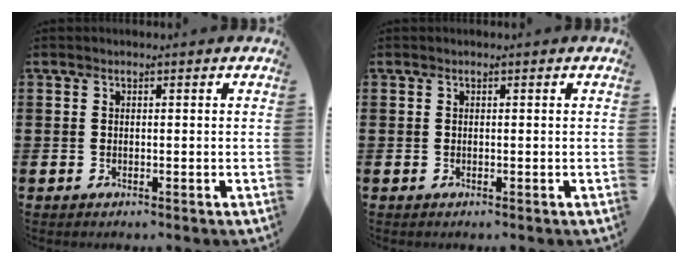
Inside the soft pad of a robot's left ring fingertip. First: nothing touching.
{"total": 0.0}